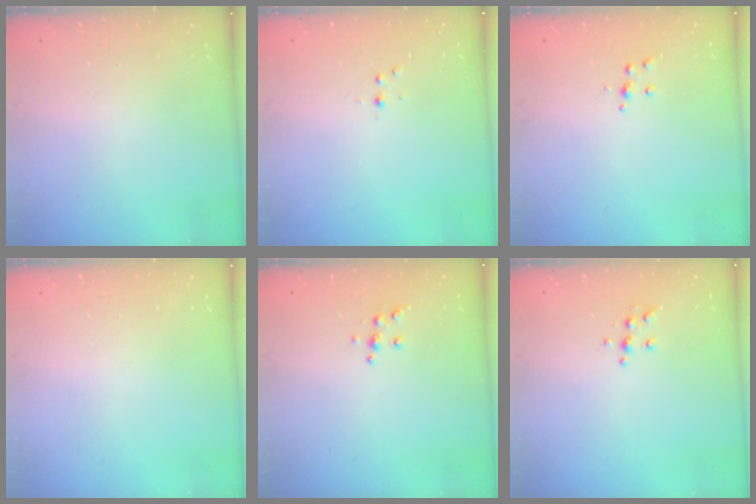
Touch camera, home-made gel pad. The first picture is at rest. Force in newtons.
{"total": 3.0, "press": 2.6, "slide": 1.5}
{"total": 3.5, "press": 3.5, "slide": 0.3}
{"total": 0.0}
{"total": 5.2, "press": 5.2, "slide": 0.6}
{"total": 5.7, "press": 5.7, "slide": 0.9}